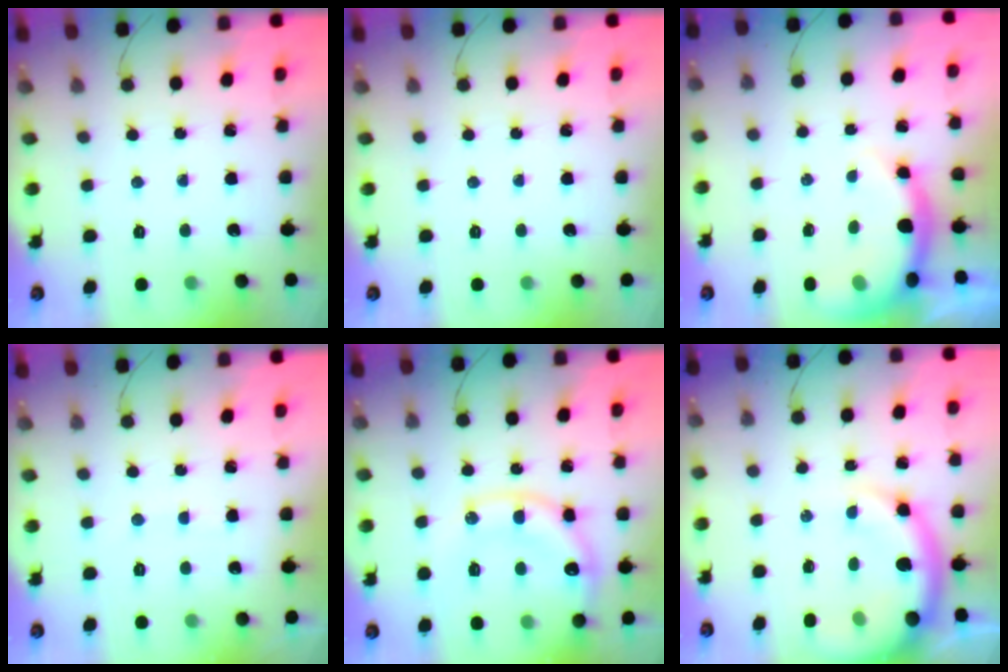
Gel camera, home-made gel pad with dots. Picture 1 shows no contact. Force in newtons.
{"total": 0.0}
{"total": 7.0, "press": 6.8, "slide": 1.5}
{"total": 4.6, "press": 4.5, "slide": 0.7}
{"total": 17.7, "press": 17.5, "slide": 2.9}
{"total": 14.5, "press": 14.3, "slide": 2.8}